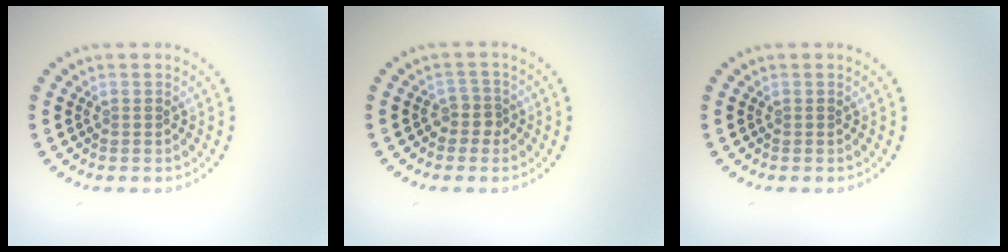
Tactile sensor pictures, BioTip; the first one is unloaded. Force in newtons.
{"total": 1.6, "press": 1.2, "slide": 1.0}
{"total": 0.0}